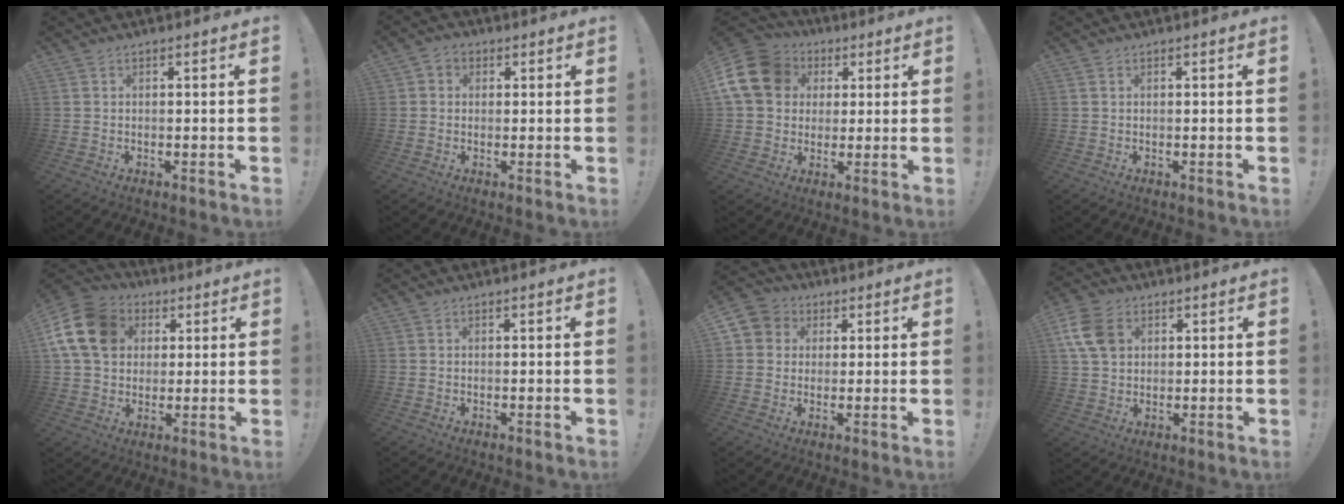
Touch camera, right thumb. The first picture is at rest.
{"total": 3.2, "force": [0.6, 3.0, 1.1], "torque": [-0.017, 0.002, 0.011]}
{"total": 16.8, "force": [4.8, 13.6, 8.6], "torque": [-0.146, -0.014, 0.095]}
{"total": 0.0}
{"total": 17.0, "force": [4.9, 13.3, 9.4], "torque": [-0.167, -0.007, 0.098]}
{"total": 0.0}
{"total": 6.2, "force": [1.2, 6.0, 1.5], "torque": [-0.018, 0.001, 0.025]}
{"total": 11.3, "force": [3.6, 8.4, 6.6], "torque": [-0.124, -0.002, 0.071]}